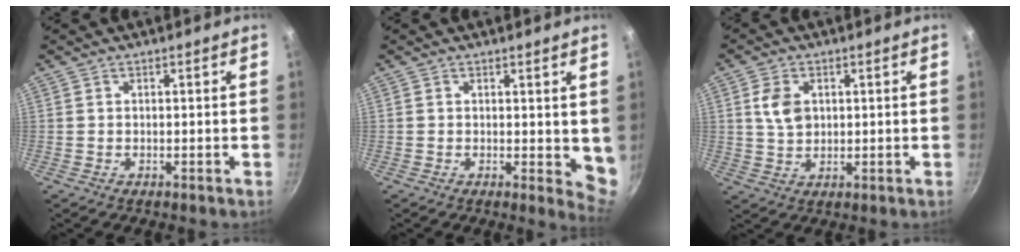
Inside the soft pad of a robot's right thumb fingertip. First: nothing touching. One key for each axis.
{"total": 4.9, "fx": 1.0, "fy": 2.5, "fz": 4.1, "tx": -0.040, "ty": -0.011, "tz": 0.013}
{"total": 5.7, "fx": 1.3, "fy": 4.1, "fz": 3.7, "tx": -0.059, "ty": -0.006, "tz": 0.026}